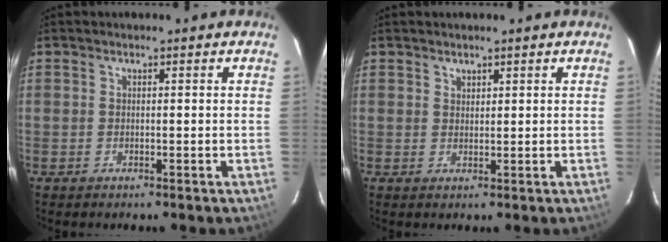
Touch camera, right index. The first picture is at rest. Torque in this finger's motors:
{"motor_torque": [-0.17, 0.22, -0.03, 0.00]}